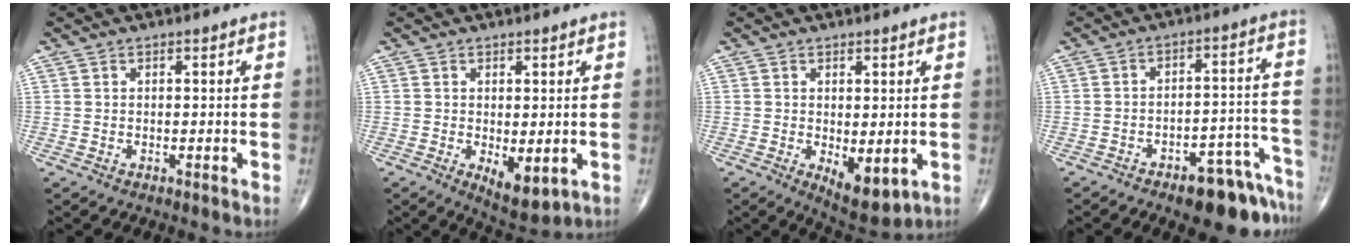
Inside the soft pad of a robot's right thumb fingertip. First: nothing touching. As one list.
[{"total": 6.1, "force": [-1.3, 2.6, 5.3], "torque": [-0.073, -0.019, -0.009]}, {"total": 6.7, "force": [-1.3, 2.9, 5.8], "torque": [-0.075, -0.018, -0.008]}, {"total": 12.5, "force": [-9.3, 4.7, 6.9], "torque": [-0.052, 0.091, -0.128]}]